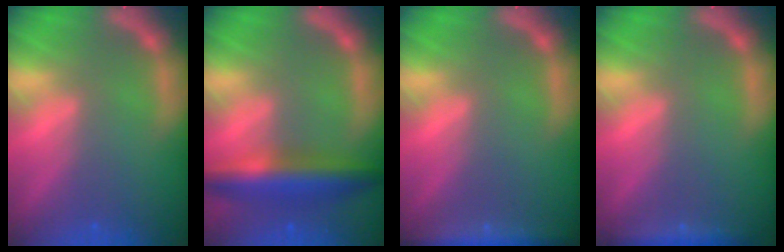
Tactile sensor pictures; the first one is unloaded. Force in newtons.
{"total": 6.5}
{"total": 4.5}
{"total": 2.4}